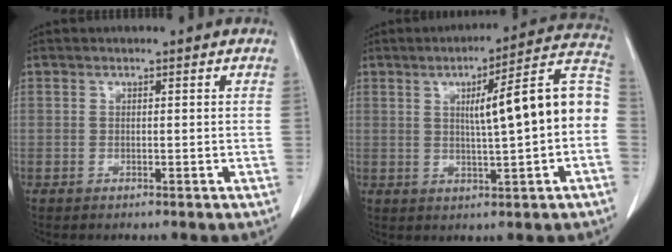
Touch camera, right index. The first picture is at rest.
{"total": 13.6, "force": [0.6, 0.9, 13.6], "torque": [-0.182, 0.034, 0.005]}